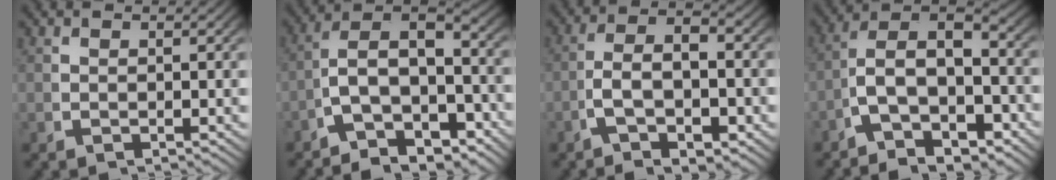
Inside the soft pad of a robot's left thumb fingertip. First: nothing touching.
{"total": 10.7, "force": [-2.9, 7.2, 7.3], "torque": [-0.139, -0.040, -0.044]}
{"total": 5.7, "force": [-1.0, 3.0, 4.7], "torque": [-0.086, -0.012, -0.016]}
{"total": 10.0, "force": [-2.1, 6.8, 7.0], "torque": [-0.132, -0.033, -0.032]}